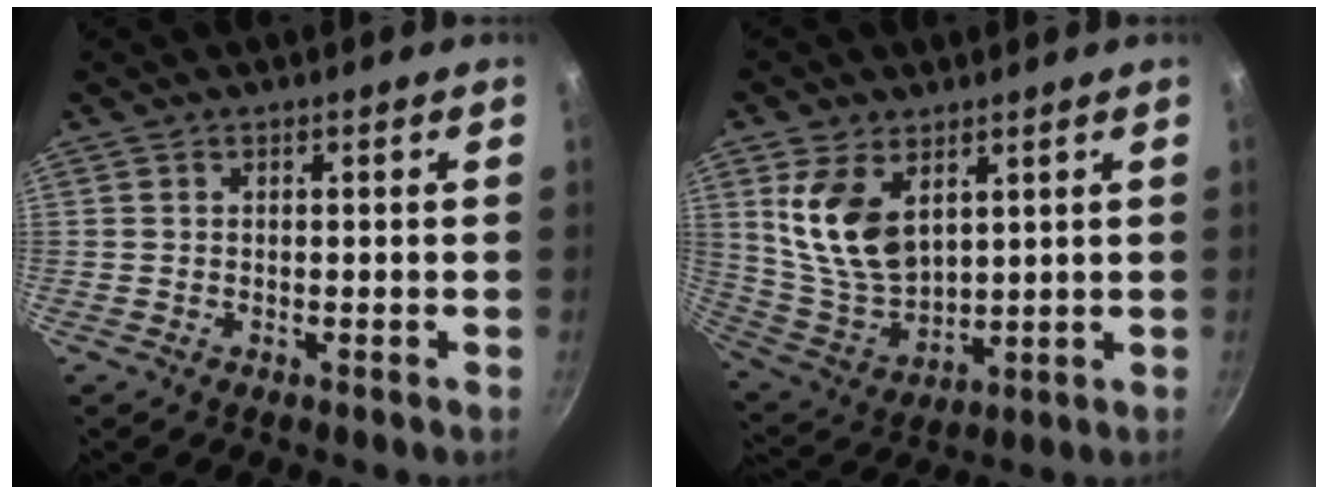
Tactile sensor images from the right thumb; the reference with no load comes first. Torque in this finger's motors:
{"motor_torque": [-0.59, 1.20, 1.03, 0.13, 0.14]}